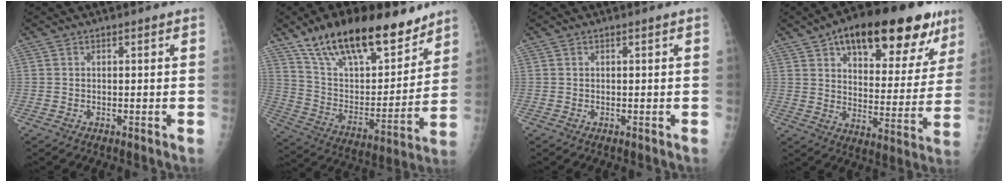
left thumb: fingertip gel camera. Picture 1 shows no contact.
{"total": 25.0, "force": [17.9, 10.3, 14.1], "torque": [-0.194, -0.061, 0.302]}
{"total": 0.0}
{"total": 25.8, "force": [14.7, 11.2, 18.0], "torque": [-0.212, -0.015, 0.214]}